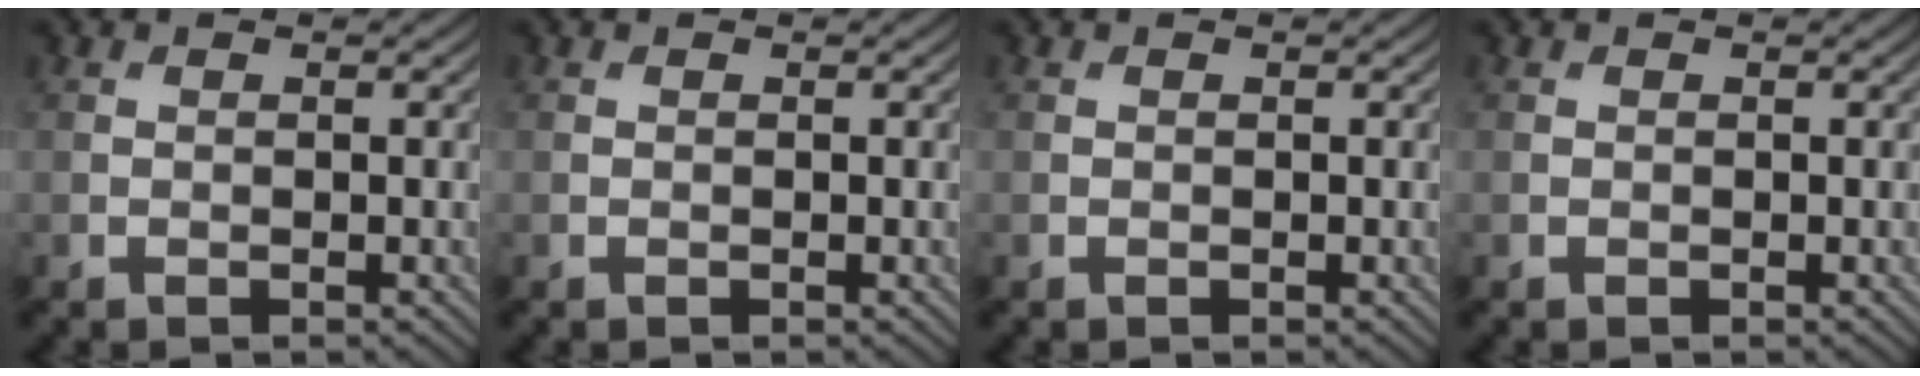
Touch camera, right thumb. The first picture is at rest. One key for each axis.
{"total": 0.0}
{"total": 0.0}
{"total": 0.0}